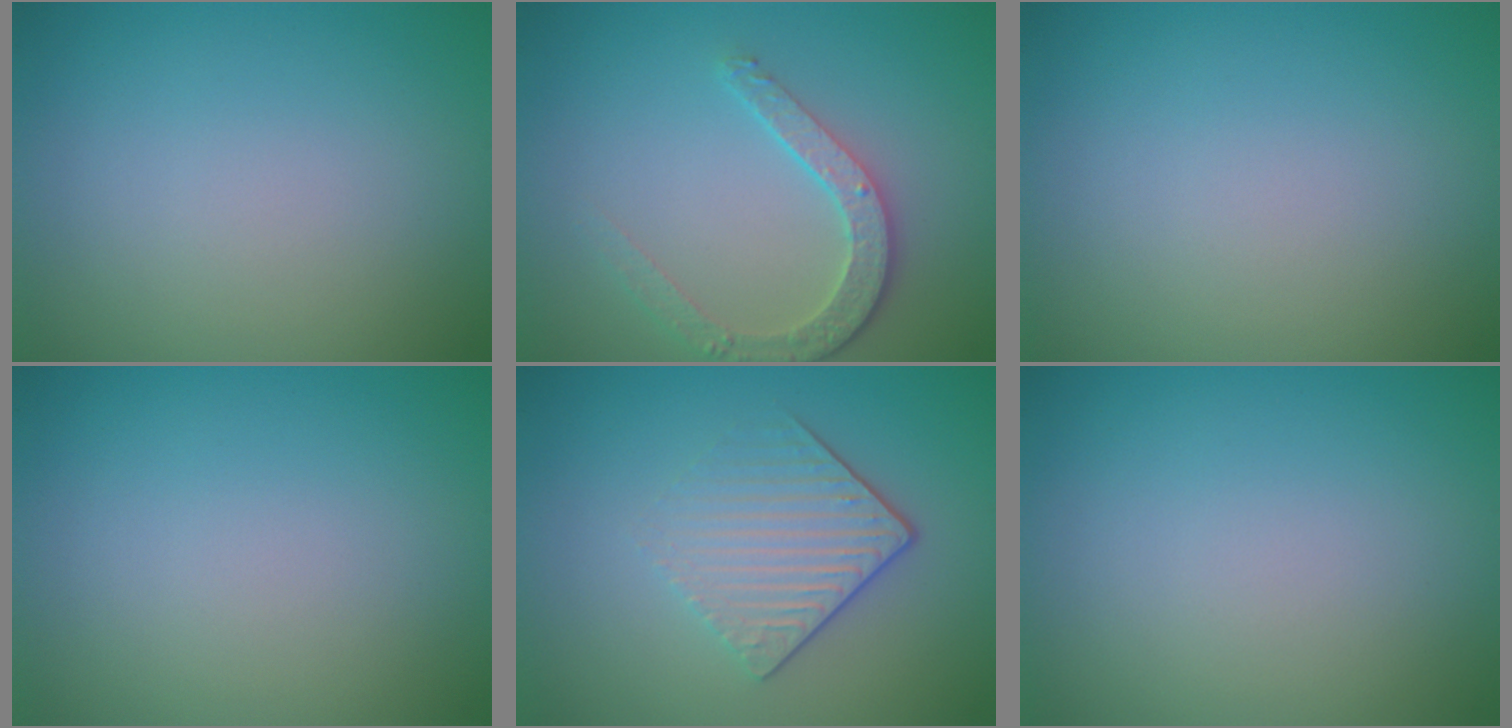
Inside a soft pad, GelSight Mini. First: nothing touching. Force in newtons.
{"total": 3.4, "press": 2.9, "slide": 1.9}
{"total": 0.0}
{"total": 0.0}
{"total": 4.0, "press": 2.8, "slide": 2.8}
{"total": 0.0}